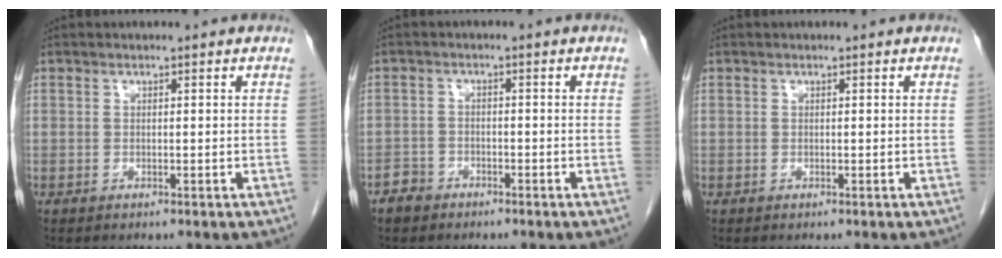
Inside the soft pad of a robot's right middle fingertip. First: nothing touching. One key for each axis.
{"total": 2.8, "fx": -2.1, "fy": 1.8, "fz": 0.3, "tx": -0.013, "ty": 0.007, "tz": -0.038}
{"total": 0.0}